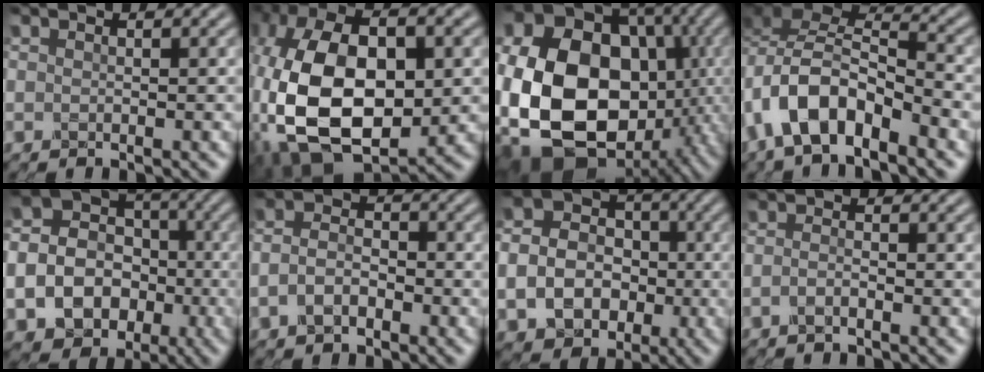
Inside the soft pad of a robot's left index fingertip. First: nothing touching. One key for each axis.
{"total": 17.3, "fx": -1.3, "fy": 10.5, "fz": 13.6, "tx": -0.301, "ty": -0.013, "tz": -0.021}
{"total": 20.8, "fx": -2.6, "fy": 16.1, "fz": 12.9, "tx": -0.286, "ty": -0.030, "tz": -0.043}
{"total": 8.8, "fx": -4.2, "fy": 4.4, "fz": 6.4, "tx": -0.116, "ty": 0.005, "tz": -0.084}
{"total": 15.3, "fx": -4.5, "fy": 13.3, "fz": 6.0, "tx": -0.140, "ty": -0.034, "tz": -0.077}
{"total": 3.2, "fx": -1.3, "fy": 2.1, "fz": 2.1, "tx": -0.046, "ty": 0.002, "tz": -0.032}
{"total": 8.5, "fx": -1.9, "fy": 7.0, "fz": 4.4, "tx": -0.073, "ty": -0.020, "tz": -0.043}
{"total": 1.2, "fx": -0.6, "fy": 0.3, "fz": 0.9, "tx": -0.019, "ty": 0.000, "tz": -0.016}